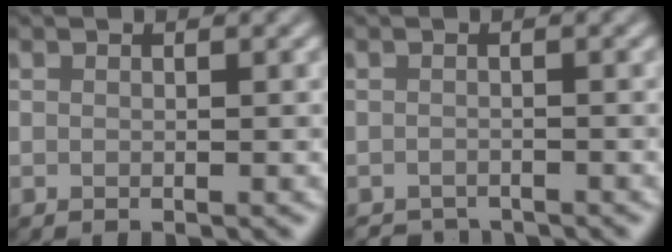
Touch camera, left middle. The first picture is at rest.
{"total": 1.5, "force": [-1.4, 0.3, -0.1], "torque": [0.008, -0.001, -0.023]}